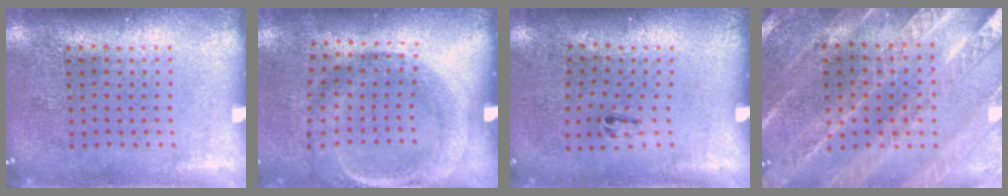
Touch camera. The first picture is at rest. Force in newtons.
{"total": 1.8, "press": 1.2, "slide": 1.4}
{"total": 0.5, "press": 0.3, "slide": 0.5}
{"total": 2.2, "press": 2.2, "slide": 0.2}